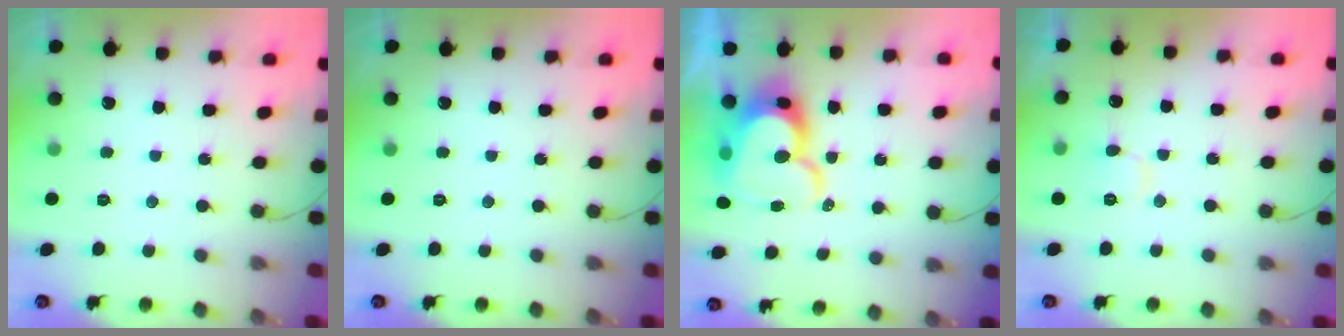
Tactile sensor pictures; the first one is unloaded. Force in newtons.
{"total": 0.0}
{"total": 18.7, "press": 18.6, "slide": 1.9}
{"total": 7.0, "press": 6.9, "slide": 1.0}